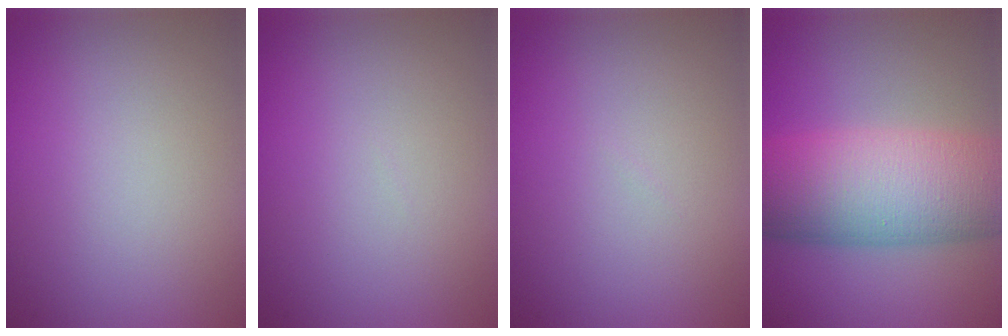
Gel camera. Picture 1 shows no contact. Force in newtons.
{"total": 0.0}
{"total": 0.0}
{"total": 11.4, "press": 11.4, "slide": 0.4}